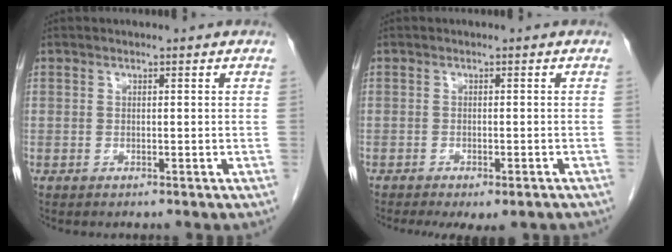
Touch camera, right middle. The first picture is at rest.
{"total": 6.2, "force": [-4.8, 1.9, 3.5], "torque": [-0.038, -0.008, -0.062]}